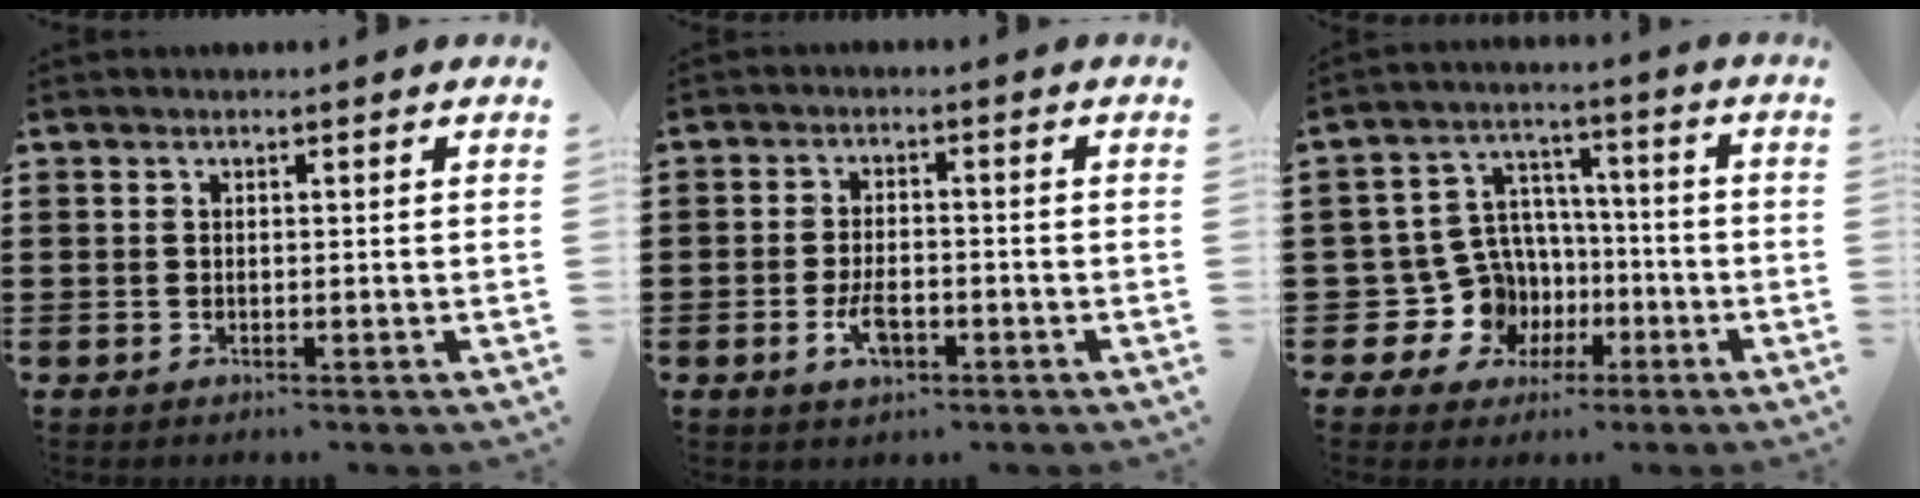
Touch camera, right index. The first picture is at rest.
{"total": 4.4, "force": [-1.8, 2.1, 3.5], "torque": [-0.074, -0.001, -0.034]}
{"total": 10.9, "force": [-2.9, 9.7, 4.0], "torque": [-0.116, -0.005, -0.046]}